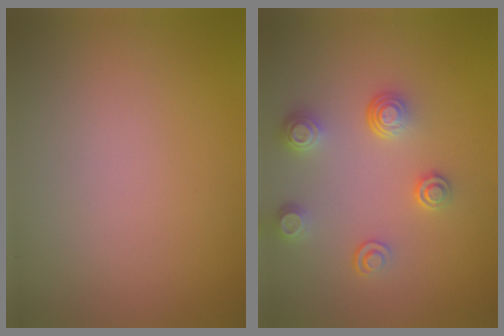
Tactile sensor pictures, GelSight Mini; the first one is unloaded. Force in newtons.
{"total": 3.4, "press": 2.8, "slide": 1.9}